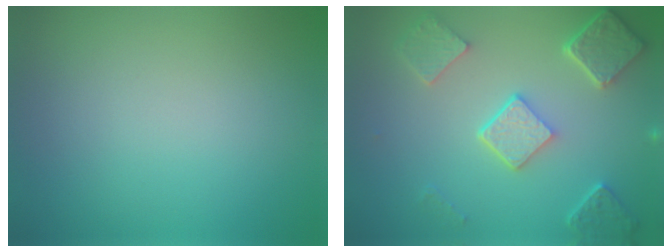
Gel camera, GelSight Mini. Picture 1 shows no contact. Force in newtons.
{"total": 5.3, "press": 4.2, "slide": 3.3}